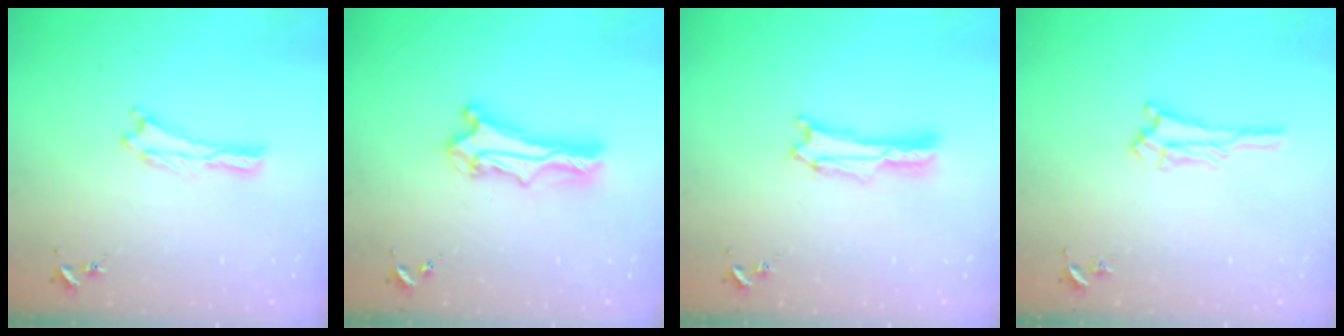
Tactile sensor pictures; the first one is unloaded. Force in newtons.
{"total": 6.6, "press": 6.6, "slide": 0.5}
{"total": 1.4, "press": 1.4, "slide": 0.0}
{"total": 2.3, "press": 2.2, "slide": 0.2}